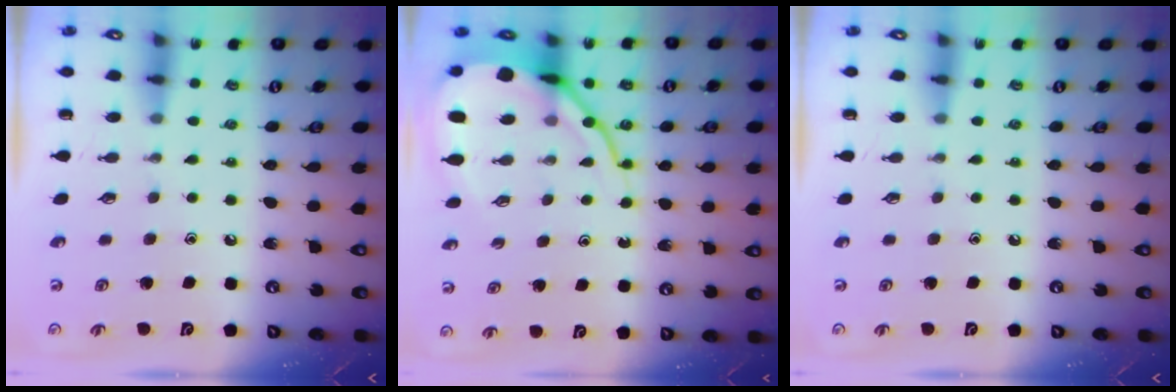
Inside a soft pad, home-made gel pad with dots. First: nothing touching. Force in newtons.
{"total": 12.8, "press": 12.7, "slide": 1.2}
{"total": 0.0}